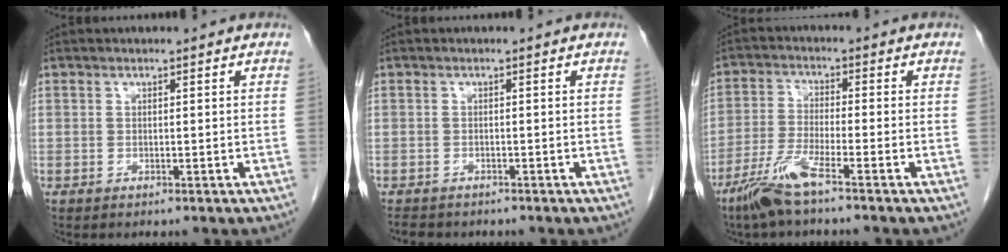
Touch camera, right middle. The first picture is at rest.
{"total": 3.8, "force": [-3.2, 1.5, 1.1], "torque": [-0.021, -0.005, -0.045]}
{"total": 6.6, "force": [-4.6, -0.3, 4.7], "torque": [-0.104, -0.018, -0.100]}